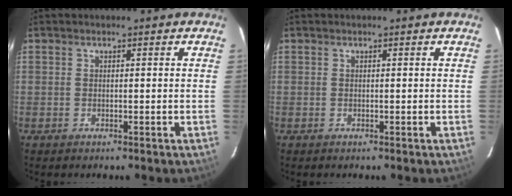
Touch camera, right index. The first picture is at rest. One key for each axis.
{"total": 0.0}